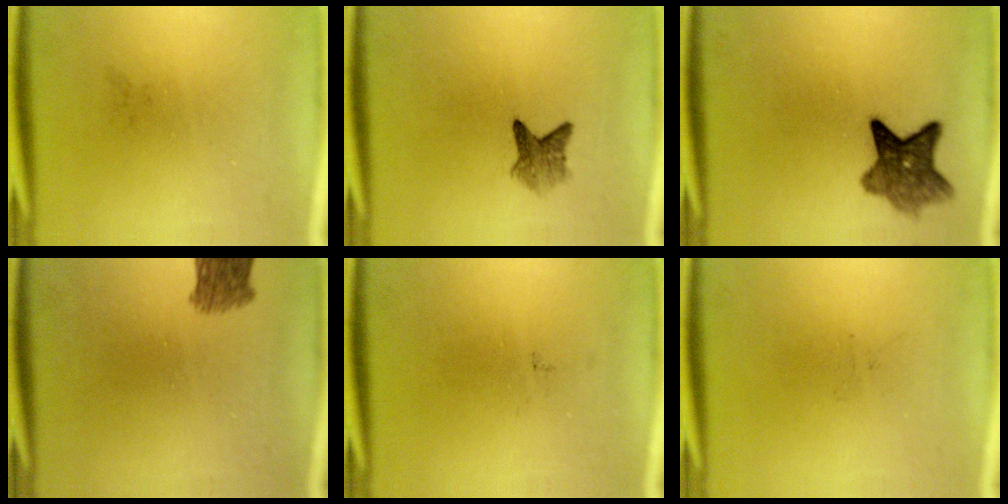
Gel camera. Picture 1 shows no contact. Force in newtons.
{"total": 2.9}
{"total": 7.0}
{"total": 3.6}
{"total": 0.0}
{"total": 0.0}